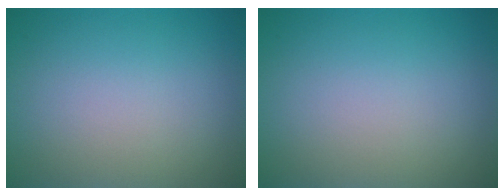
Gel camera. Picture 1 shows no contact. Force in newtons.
{"total": 0.0}